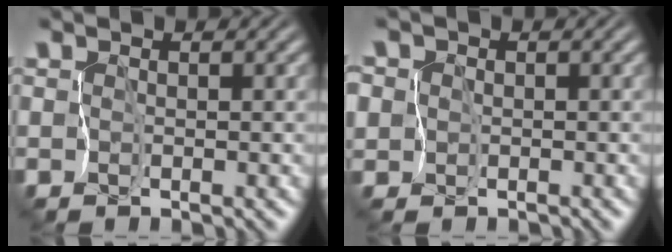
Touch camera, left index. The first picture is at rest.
{"total": 4.8, "force": [0.3, 4.4, 1.8], "torque": [-0.059, 0.010, -0.043]}